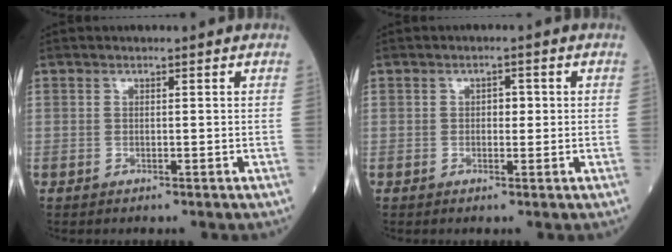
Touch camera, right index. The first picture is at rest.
{"total": 1.8, "force": [0.1, 1.1, 1.4], "torque": [-0.016, 0.003, 0.000]}